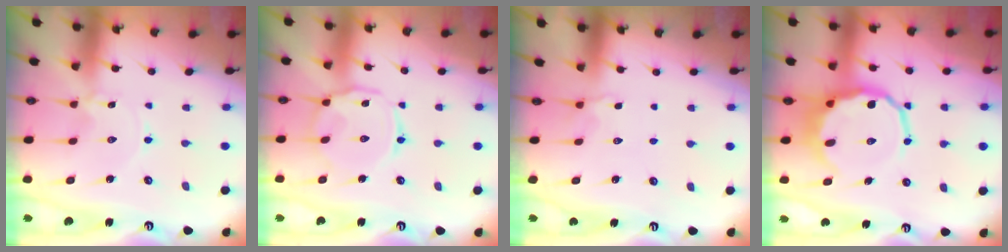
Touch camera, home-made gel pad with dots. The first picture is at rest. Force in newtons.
{"total": 7.0, "press": 7.0, "slide": 0.5}
{"total": 2.7, "press": 2.1, "slide": 1.8}
{"total": 11.8, "press": 11.3, "slide": 3.4}